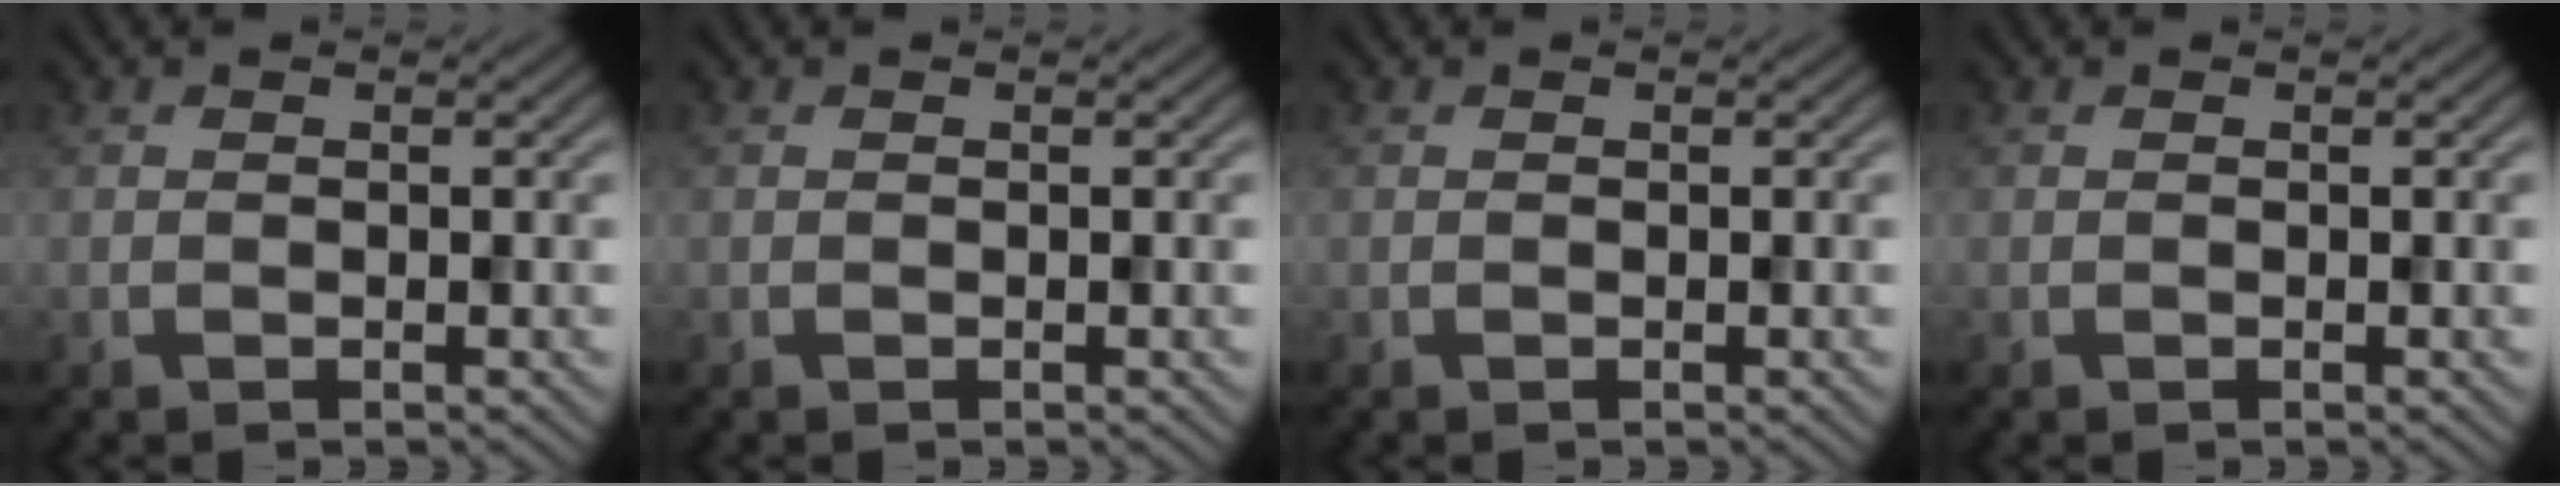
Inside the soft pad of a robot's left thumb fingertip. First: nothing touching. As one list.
[{"total": 0.0}, {"total": 0.0}, {"total": 0.0}]